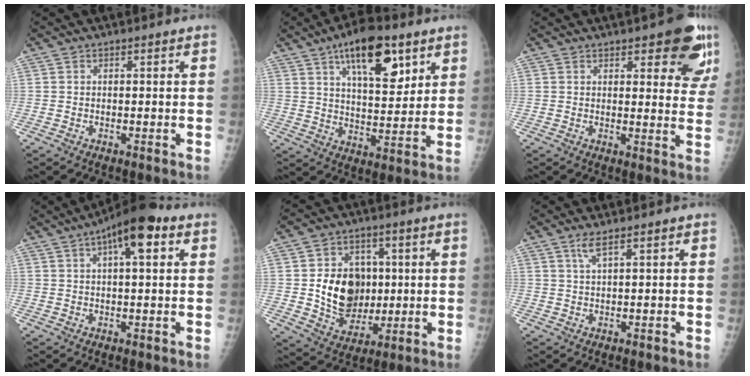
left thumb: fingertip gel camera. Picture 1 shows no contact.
{"total": 13.7, "force": [7.4, 5.9, 9.9], "torque": [-0.116, -0.035, 0.117]}
{"total": 11.0, "force": [6.5, 3.9, 8.0], "torque": [-0.050, -0.030, 0.073]}
{"total": 10.6, "force": [4.5, 3.5, 8.9], "torque": [-0.122, 0.015, 0.060]}
{"total": 13.7, "force": [0.8, 10.8, 8.3], "torque": [-0.085, -0.008, 0.026]}
{"total": 2.1, "force": [1.3, 0.0, 1.7], "torque": [-0.041, 0.000, 0.033]}